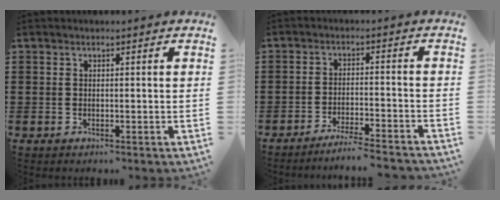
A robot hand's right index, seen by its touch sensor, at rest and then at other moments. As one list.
[{"total": 4.0, "force": [-3.8, -0.5, 1.0], "torque": [-0.018, -0.005, -0.076]}]